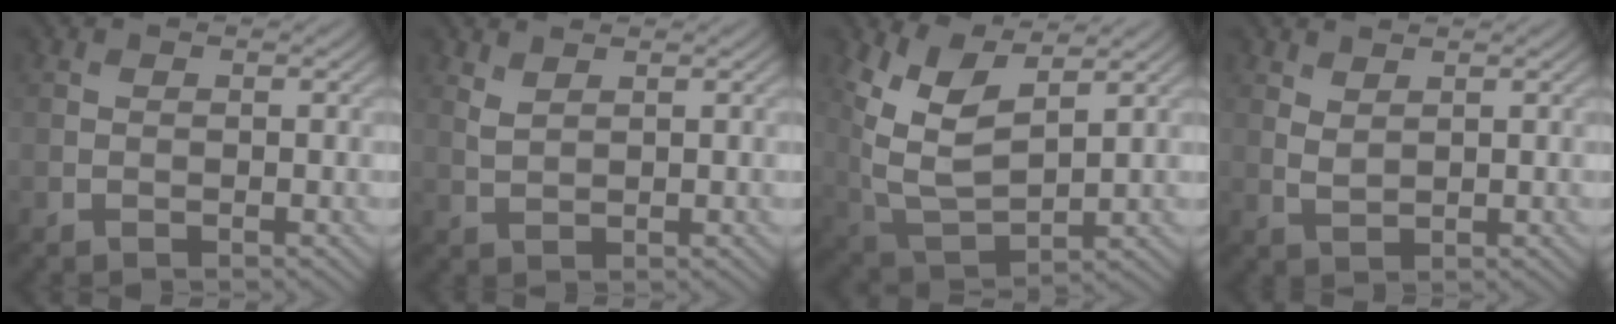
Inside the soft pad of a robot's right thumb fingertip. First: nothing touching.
{"total": 1.6, "force": [1.3, 0.4, 0.8], "torque": [-0.027, -0.001, 0.033]}
{"total": 9.2, "force": [4.4, 4.1, 6.9], "torque": [-0.171, -0.005, 0.089]}
{"total": 1.7, "force": [1.4, 0.5, 0.9], "torque": [-0.026, -0.003, 0.034]}